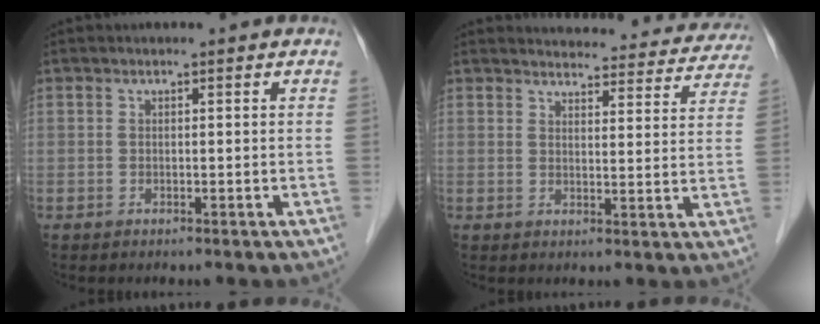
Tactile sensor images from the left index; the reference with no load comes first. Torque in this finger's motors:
{"motor_torque": [1.10, -1.04, -0.04, -0.04]}